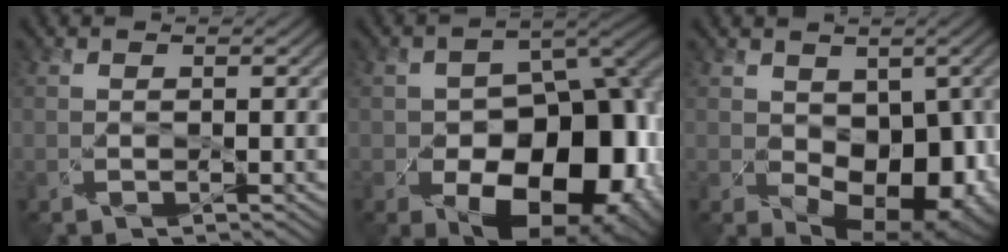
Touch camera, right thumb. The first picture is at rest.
{"total": 18.9, "force": [-8.0, 12.0, 12.2], "torque": [-0.143, -0.021, -0.088]}
{"total": 14.0, "force": [-2.6, 9.7, 9.8], "torque": [-0.124, -0.047, 0.003]}